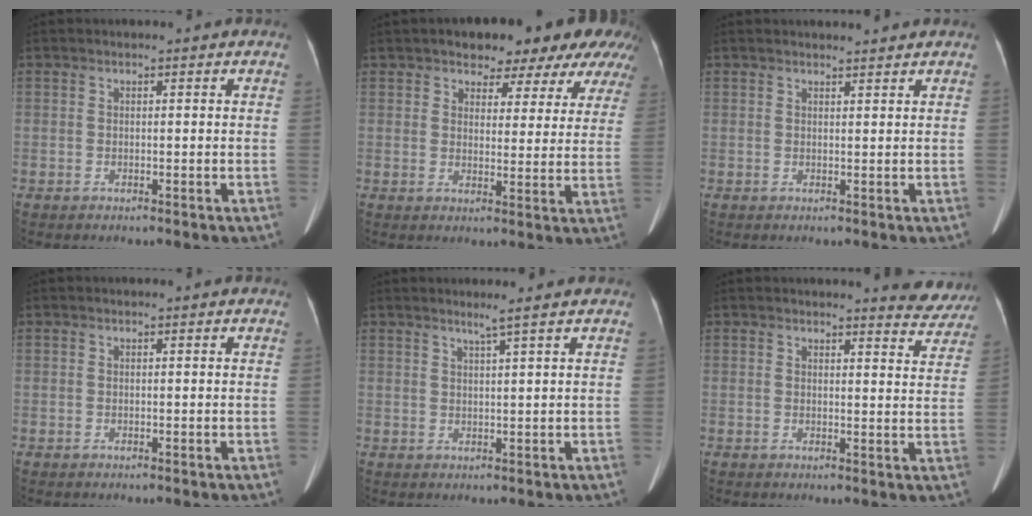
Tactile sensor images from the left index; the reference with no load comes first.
{"total": 12.9, "force": [10.2, 5.5, 5.8], "torque": [-0.039, 0.008, 0.101]}
{"total": 4.2, "force": [4.0, 0.3, 1.0], "torque": [-0.010, 0.000, 0.045]}
{"total": 0.0}
{"total": 1.9, "force": [1.5, -0.8, 1.0], "torque": [-0.018, -0.016, 0.025]}
{"total": 6.2, "force": [6.0, 1.1, 0.9], "torque": [0.009, -0.044, 0.043]}